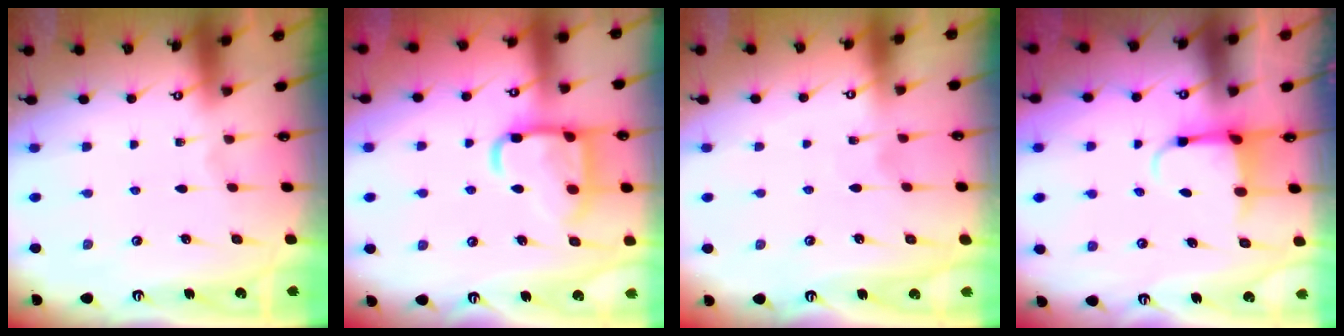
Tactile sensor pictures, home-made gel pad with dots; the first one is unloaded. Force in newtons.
{"total": 15.9, "press": 15.8, "slide": 1.6}
{"total": 5.8, "press": 5.8, "slide": 0.6}
{"total": 3.8, "press": 3.7, "slide": 1.1}